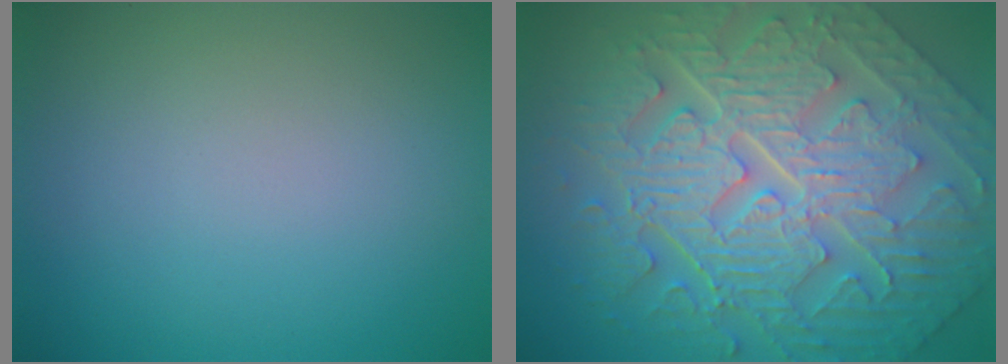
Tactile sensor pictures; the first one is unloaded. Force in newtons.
{"total": 11.7, "press": 7.9, "slide": 8.6}